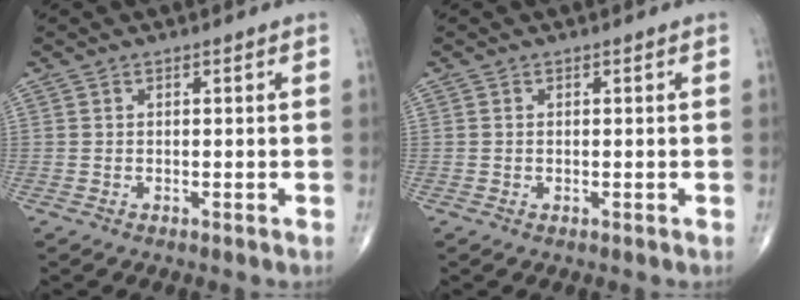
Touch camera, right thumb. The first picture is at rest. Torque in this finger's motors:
{"motor_torque": [0.03, 0.23, -0.23, -0.07, -0.02]}